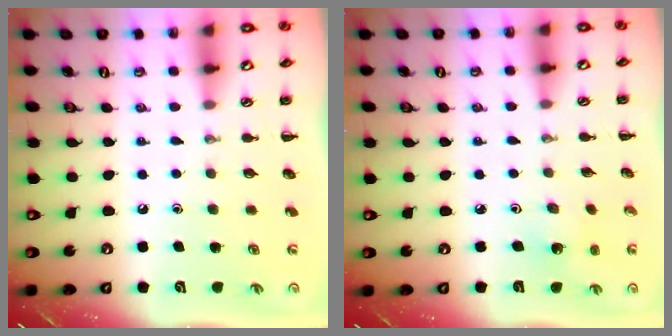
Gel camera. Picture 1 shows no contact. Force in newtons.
{"total": 1.7, "press": 1.5, "slide": 0.7}